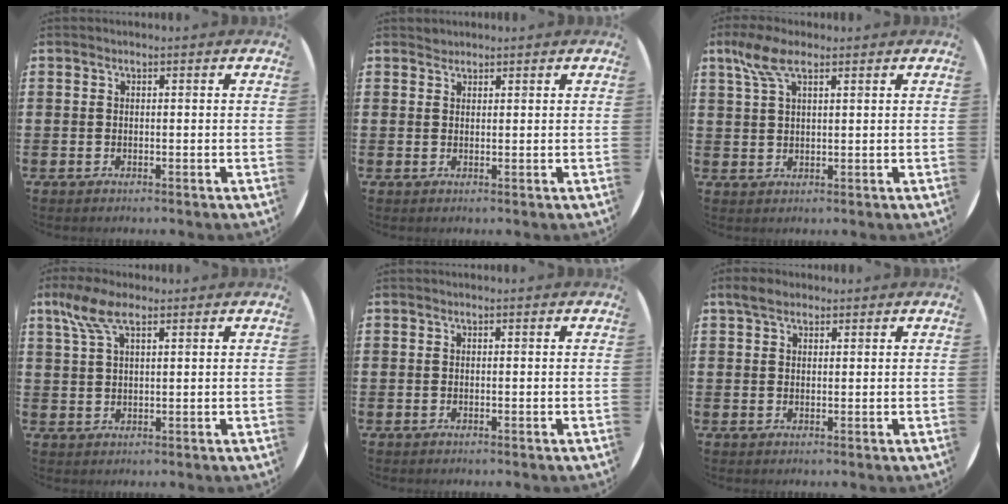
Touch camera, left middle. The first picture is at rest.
{"total": 0.9, "force": [0.9, 0.3, -0.1], "torque": [0.001, 0.002, 0.017]}
{"total": 5.5, "force": [3.1, 2.1, 4.0], "torque": [-0.086, 0.008, 0.056]}
{"total": 5.7, "force": [3.3, 2.2, 4.2], "torque": [-0.091, 0.007, 0.059]}
{"total": 0.0}
{"total": 2.5, "force": [1.9, 1.1, 1.1], "torque": [-0.017, 0.004, 0.035]}